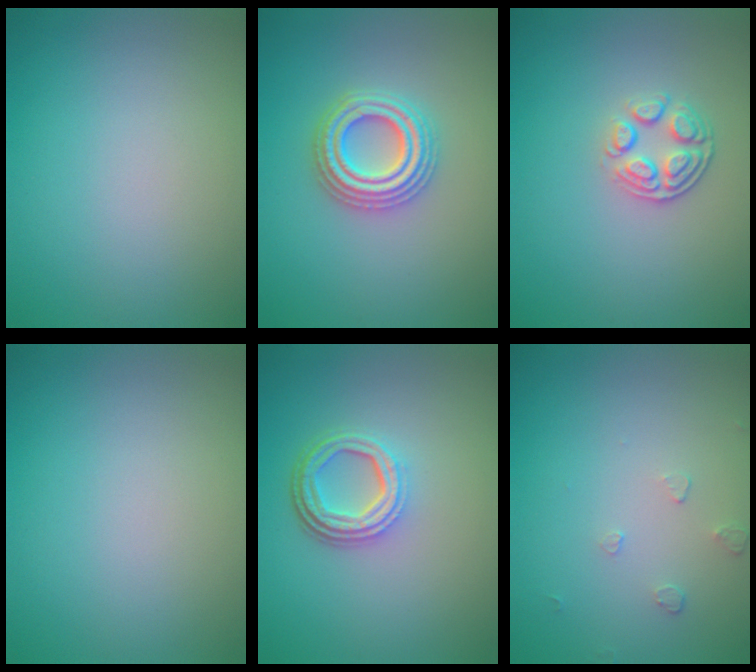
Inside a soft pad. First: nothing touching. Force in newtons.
{"total": 4.4, "press": 4.4, "slide": 0.7}
{"total": 3.0, "press": 2.3, "slide": 1.9}
{"total": 0.0}
{"total": 4.2, "press": 3.1, "slide": 2.7}
{"total": 0.6, "press": 0.4, "slide": 0.5}